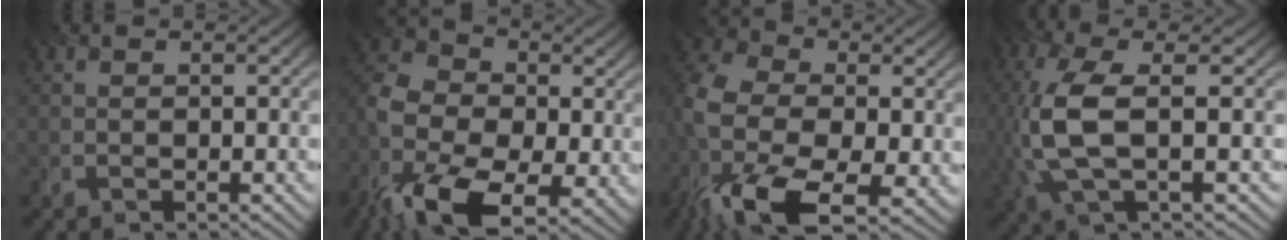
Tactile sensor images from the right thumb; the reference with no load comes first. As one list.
[{"total": 16.6, "force": [-6.0, 10.5, 11.4], "torque": [-0.265, -0.034, -0.122]}, {"total": 16.9, "force": [-4.8, 10.2, 12.6], "torque": [-0.299, -0.031, -0.088]}, {"total": 8.0, "force": [0.2, 3.0, 7.4], "torque": [-0.185, 0.002, 0.004]}]